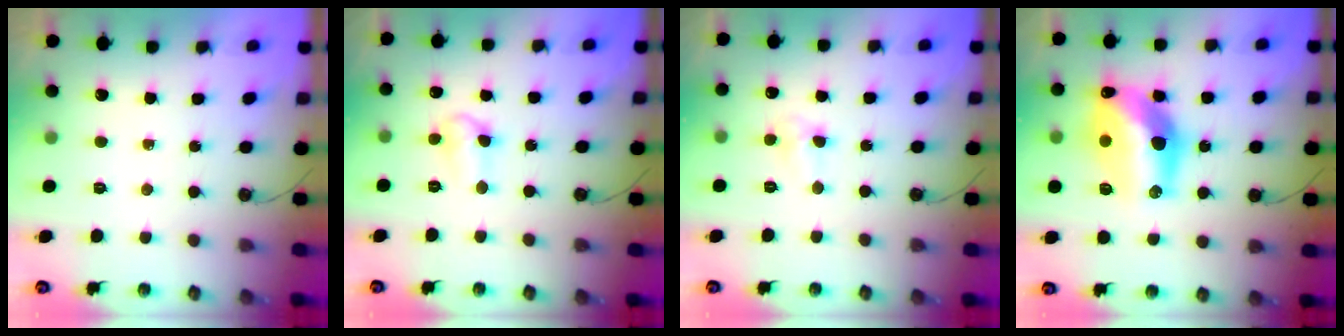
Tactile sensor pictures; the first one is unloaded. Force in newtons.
{"total": 6.0, "press": 4.8, "slide": 3.6}
{"total": 5.2, "press": 5.1, "slide": 0.6}
{"total": 17.8, "press": 17.2, "slide": 4.4}